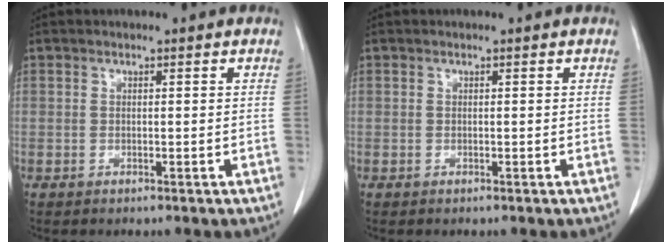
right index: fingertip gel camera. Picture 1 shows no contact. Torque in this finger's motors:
{"motor_torque": [0.00, 0.00, 0.00, 0.00]}